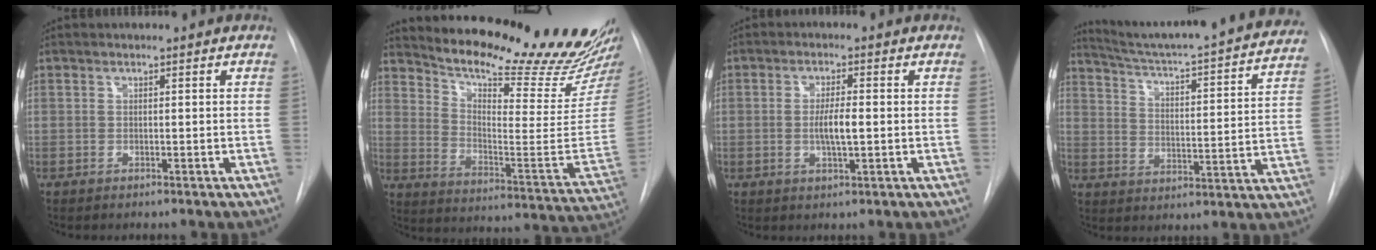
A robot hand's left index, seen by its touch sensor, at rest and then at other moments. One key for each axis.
{"total": 24.8, "fx": 22.8, "fy": 2.0, "fz": 9.6, "tx": -0.151, "ty": -0.118, "tz": 0.293}
{"total": 4.1, "fx": -0.7, "fy": 0.8, "fz": 3.9, "tx": -0.074, "ty": -0.007, "tz": -0.013}
{"total": 27.1, "fx": 24.8, "fy": 1.4, "fz": 10.8, "tx": -0.167, "ty": -0.068, "tz": 0.314}